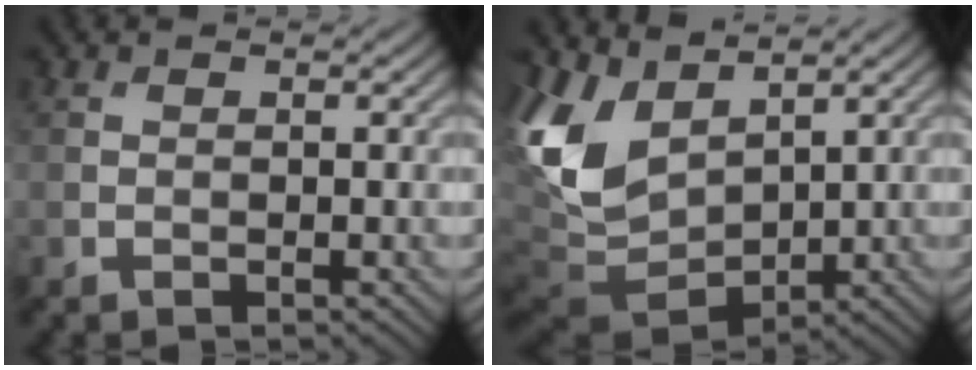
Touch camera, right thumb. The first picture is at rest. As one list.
[{"total": 10.6, "force": [2.9, 7.1, 7.4], "torque": [-0.201, -0.006, 0.056]}]